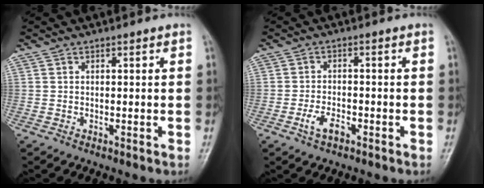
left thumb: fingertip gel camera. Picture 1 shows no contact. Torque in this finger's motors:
{"motor_torque": [-0.28, 0.52, 0.43, 0.08, 0.06]}